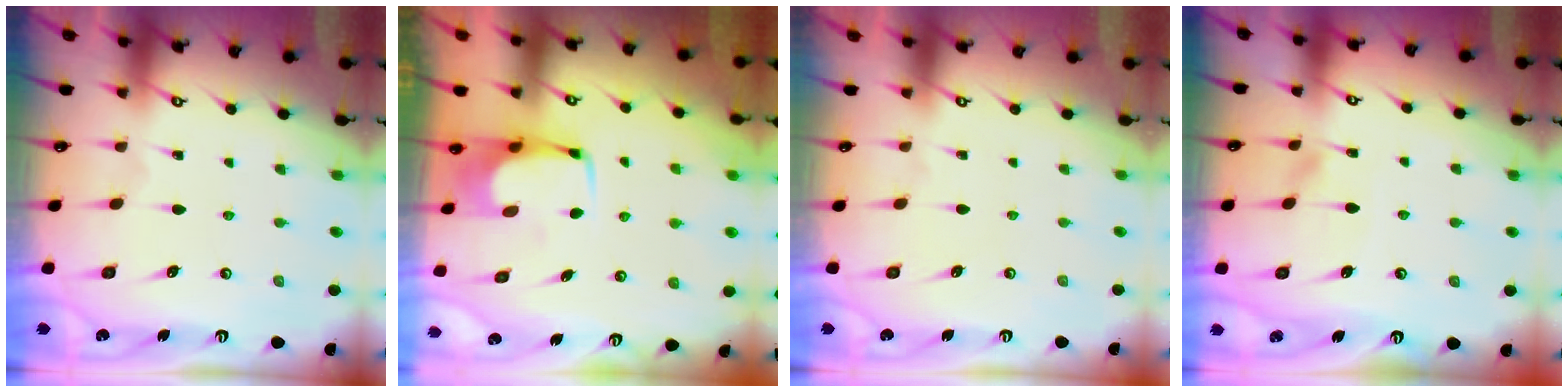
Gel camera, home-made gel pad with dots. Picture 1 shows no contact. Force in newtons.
{"total": 4.0, "press": 4.0, "slide": 0.4}
{"total": 1.6, "press": 1.4, "slide": 0.7}
{"total": 5.9, "press": 5.9, "slide": 0.7}